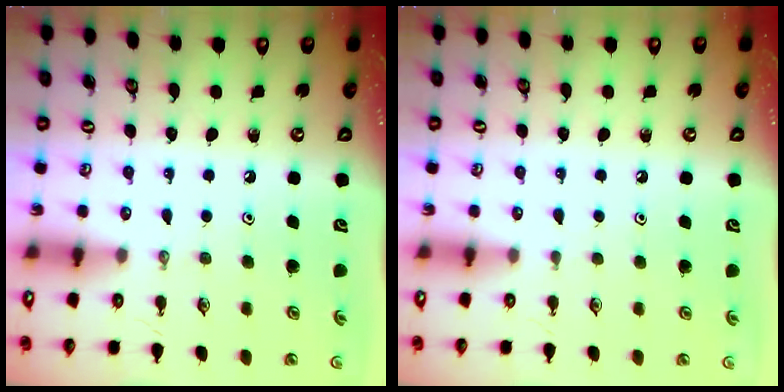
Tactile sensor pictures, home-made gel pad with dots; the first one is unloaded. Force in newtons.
{"total": 1.3, "press": 1.2, "slide": 0.3}